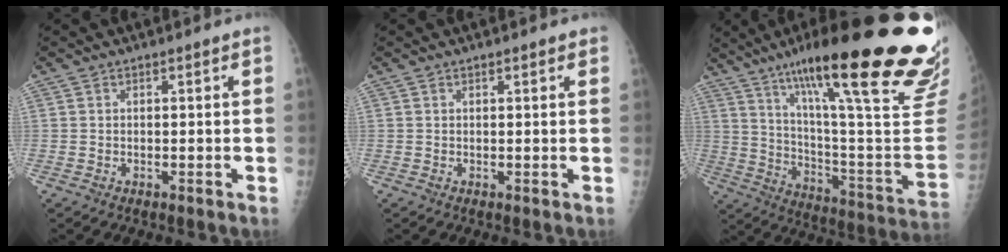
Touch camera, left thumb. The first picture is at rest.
{"total": 1.3, "force": [0.9, 0.4, 0.8], "torque": [-0.010, -0.001, 0.010]}
{"total": 36.1, "force": [22.4, 5.2, 27.9], "torque": [-0.314, -0.074, 0.333]}